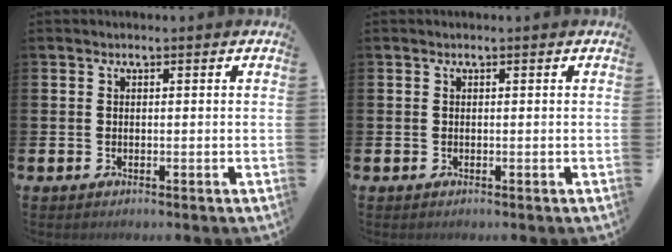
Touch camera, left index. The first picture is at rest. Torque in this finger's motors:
{"motor_torque": [-0.01, 0.01, 0.00, 0.00]}